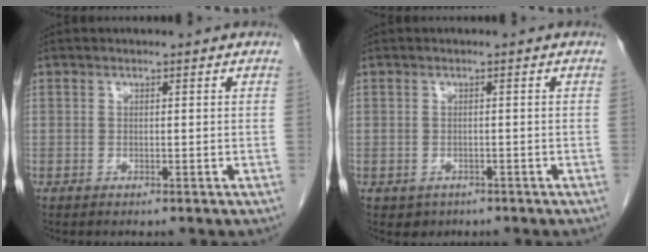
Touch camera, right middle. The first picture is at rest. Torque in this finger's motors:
{"motor_torque": [0.23, 0.08, -0.03, -0.01]}